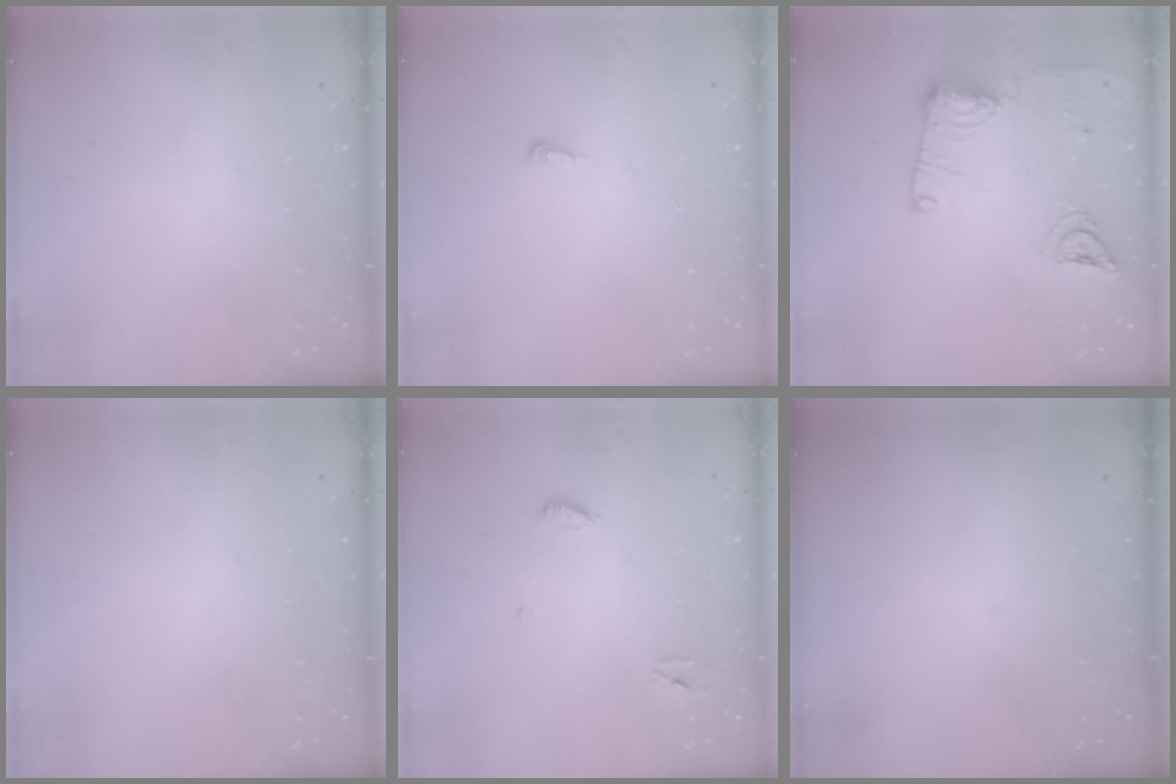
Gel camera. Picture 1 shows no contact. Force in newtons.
{"total": 3.3, "press": 3.3, "slide": 0.8}
{"total": 13.5, "press": 13.4, "slide": 1.7}
{"total": 0.0}
{"total": 3.4, "press": 3.4, "slide": 0.3}
{"total": 0.0}